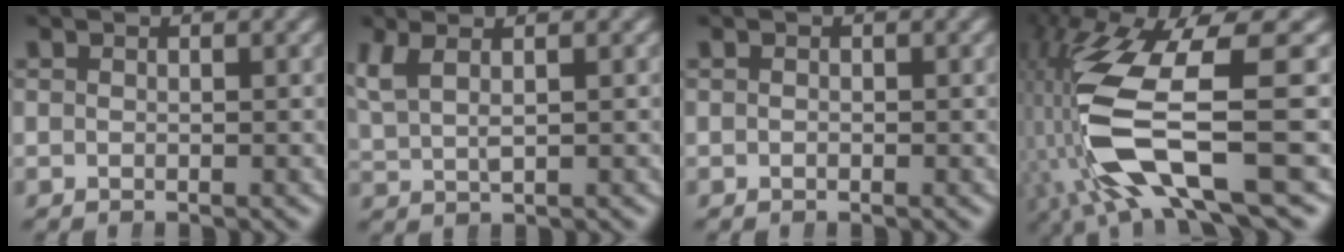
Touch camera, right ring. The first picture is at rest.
{"total": 3.2, "force": [1.4, 1.6, 2.4], "torque": [-0.062, -0.003, 0.034]}
{"total": 0.0}
{"total": 13.8, "force": [-0.9, 7.4, 11.6], "torque": [-0.262, -0.033, 0.001]}